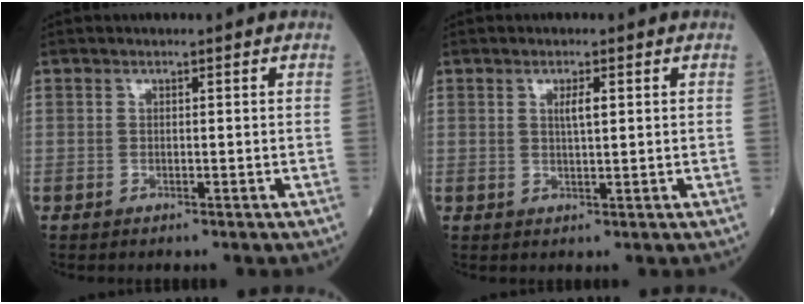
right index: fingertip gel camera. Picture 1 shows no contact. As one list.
[{"total": 2.0, "force": [0.7, 0.3, 1.9], "torque": [-0.034, -0.001, 0.011]}]